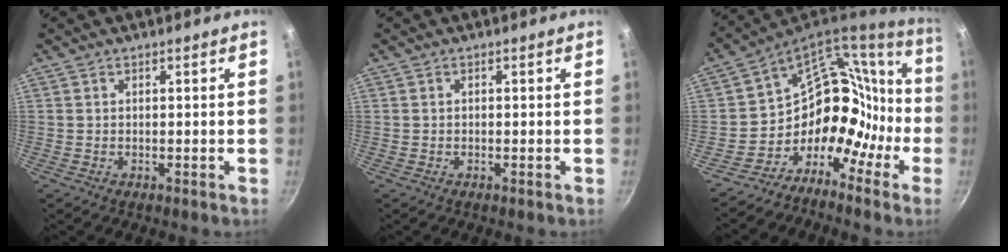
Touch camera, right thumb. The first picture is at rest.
{"total": 0.0}
{"total": 17.8, "force": [-8.1, 14.4, 6.5], "torque": [-0.021, 0.133, -0.142]}